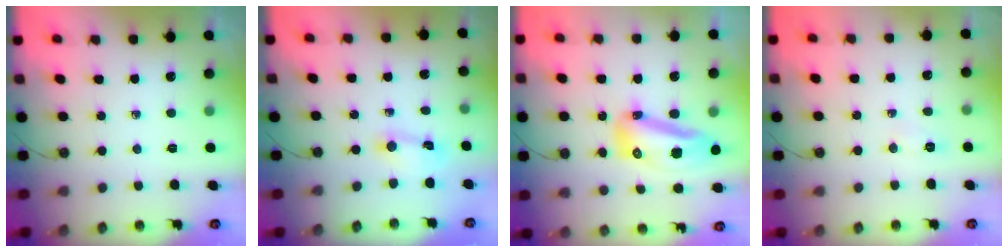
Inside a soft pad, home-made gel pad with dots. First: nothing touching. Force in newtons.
{"total": 2.0, "press": 2.0, "slide": 0.4}
{"total": 13.3, "press": 13.2, "slide": 1.4}
{"total": 3.9, "press": 3.6, "slide": 1.5}